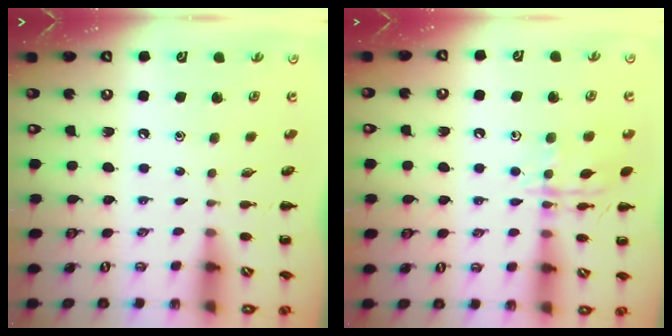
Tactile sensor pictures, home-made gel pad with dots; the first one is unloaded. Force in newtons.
{"total": 12.2, "press": 12.2, "slide": 0.6}